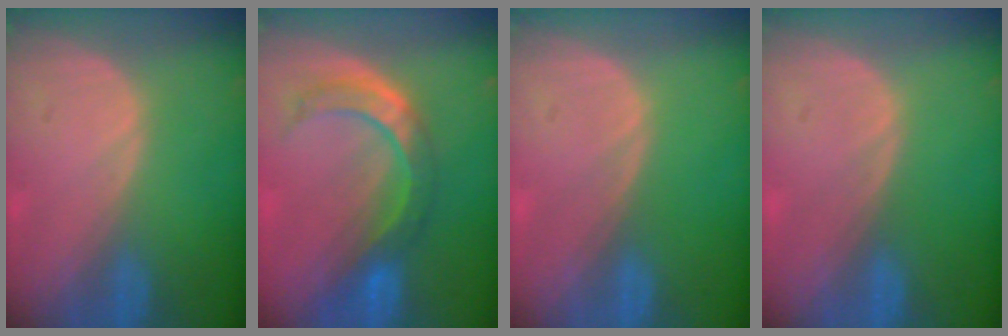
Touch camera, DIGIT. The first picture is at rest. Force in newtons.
{"total": 7.4, "press": 7.0, "slide": 2.4}
{"total": 0.0}
{"total": 0.0}